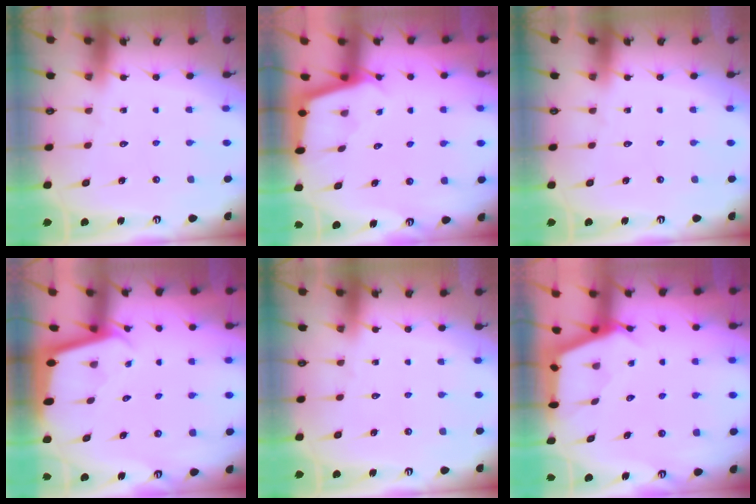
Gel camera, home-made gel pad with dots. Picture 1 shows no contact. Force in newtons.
{"total": 2.1, "press": 2.1, "slide": 0.2}
{"total": 0.0}
{"total": 1.8, "press": 1.8, "slide": 0.1}
{"total": 0.0}
{"total": 3.0, "press": 3.0, "slide": 0.3}